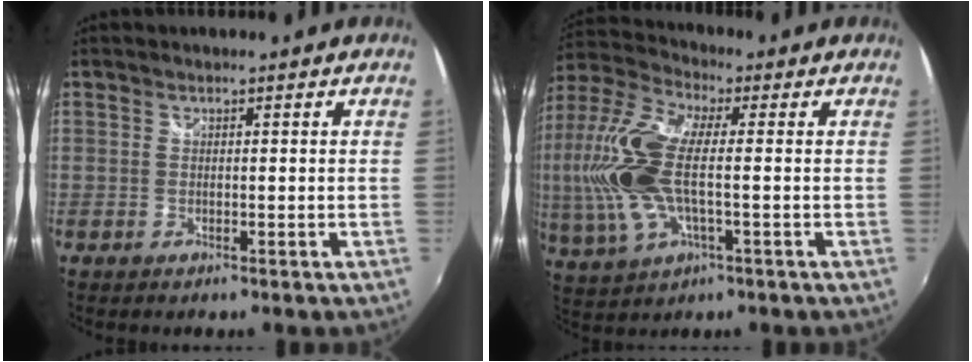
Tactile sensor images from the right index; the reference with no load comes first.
{"total": 18.2, "force": [-0.8, 7.8, 16.5], "torque": [-0.347, -0.004, -0.017]}